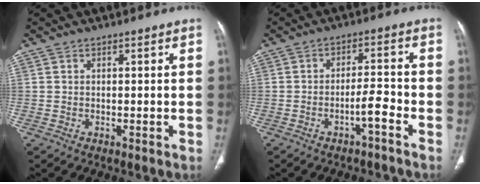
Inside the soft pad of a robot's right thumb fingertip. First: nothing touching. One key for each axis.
{"total": 4.3, "fx": -2.6, "fy": 0.6, "fz": 3.4, "tx": -0.059, "ty": 0.030, "tz": -0.043}